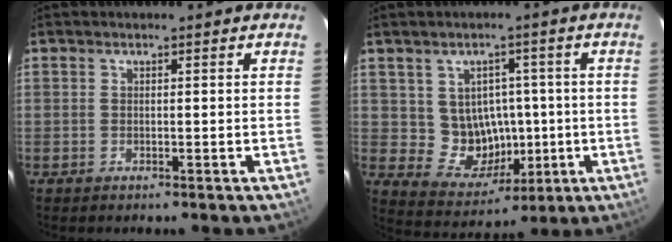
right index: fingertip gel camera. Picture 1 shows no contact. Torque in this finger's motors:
{"motor_torque": [0.19, 0.05, 0.05, 0.01]}